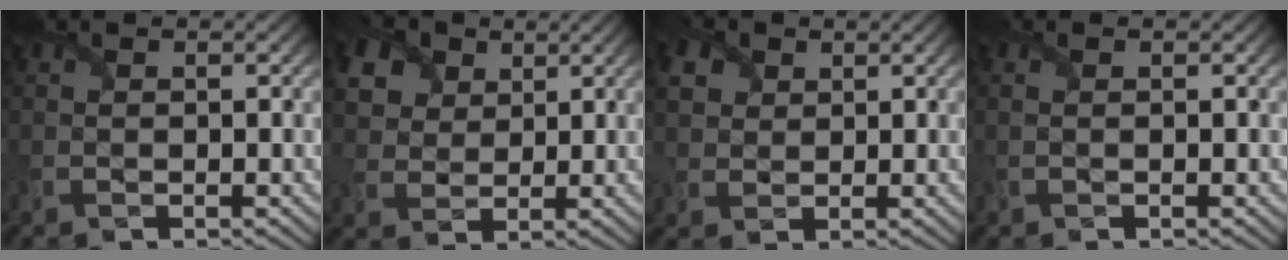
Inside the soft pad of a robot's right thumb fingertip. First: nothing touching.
{"total": 8.4, "force": [4.1, 6.1, 4.1], "torque": [-0.146, 0.022, 0.072]}
{"total": 4.3, "force": [1.9, 3.4, 1.8], "torque": [-0.070, 0.009, 0.031]}
{"total": 0.9, "force": [0.0, 0.5, 0.7], "torque": [-0.019, 0.001, 0.005]}